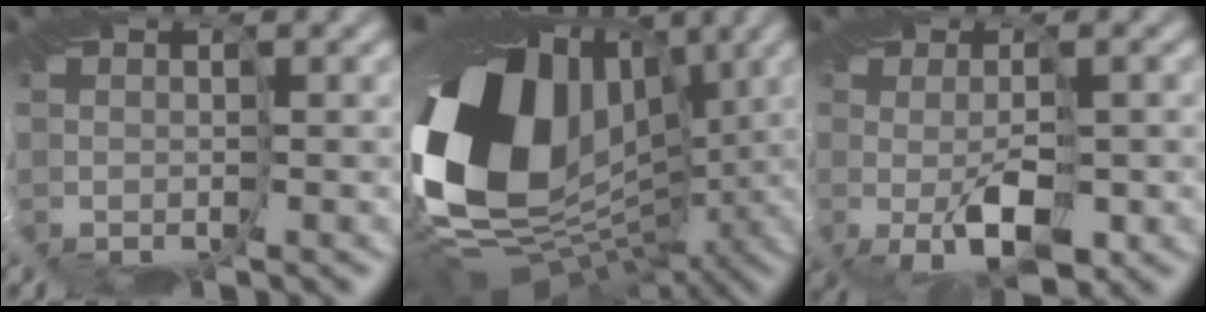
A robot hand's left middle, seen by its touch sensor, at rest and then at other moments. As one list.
[{"total": 16.0, "force": [0.2, 11.7, 11.0], "torque": [-0.228, -0.015, 0.002]}, {"total": 3.1, "force": [-1.4, 0.2, 2.7], "torque": [-0.054, -0.006, -0.020]}]